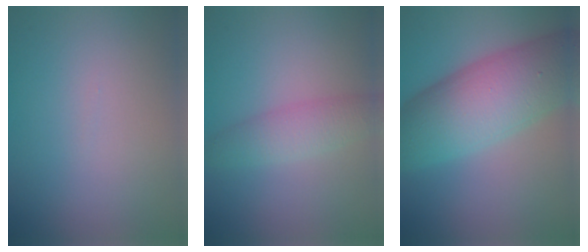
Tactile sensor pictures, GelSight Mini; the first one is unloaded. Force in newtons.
{"total": 3.1, "press": 3.1, "slide": 0.1}
{"total": 10.2, "press": 10.2, "slide": 0.1}